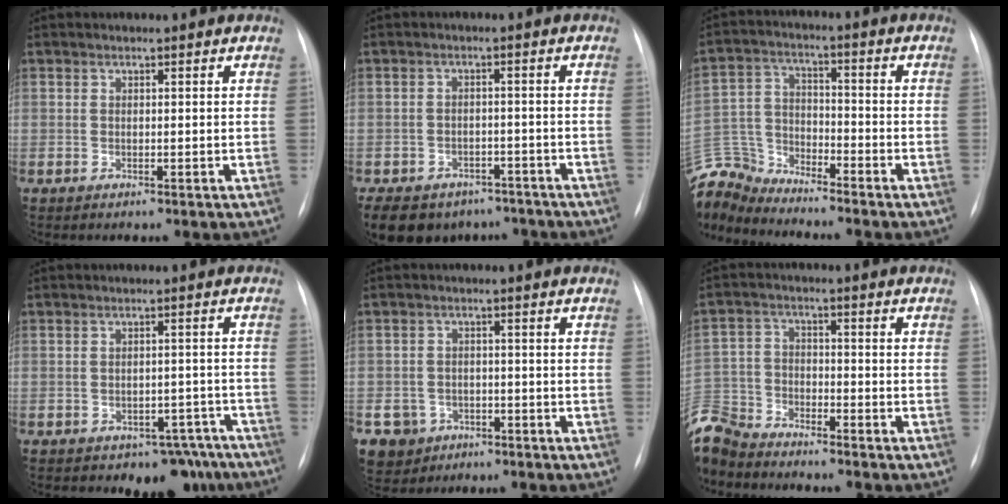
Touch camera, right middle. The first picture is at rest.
{"total": 16.2, "force": [-11.3, 10.3, 5.4], "torque": [-0.143, -0.001, -0.137]}
{"total": 10.8, "force": [-10.7, 1.0, 0.9], "torque": [-0.030, 0.021, -0.214]}
{"total": 7.6, "force": [-6.0, 4.4, 1.1], "torque": [0.021, 0.024, -0.072]}
{"total": 6.1, "force": [-3.1, 5.3, 0.4], "torque": [-0.010, 0.007, -0.043]}
{"total": 11.6, "force": [-10.8, 3.6, 2.2], "torque": [-0.066, 0.006, -0.213]}